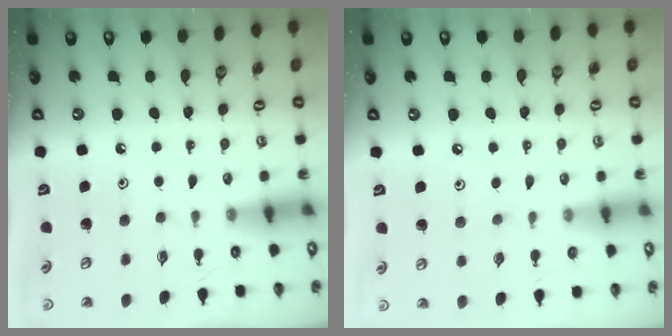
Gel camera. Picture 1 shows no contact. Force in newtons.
{"total": 3.8, "press": 3.7, "slide": 0.6}